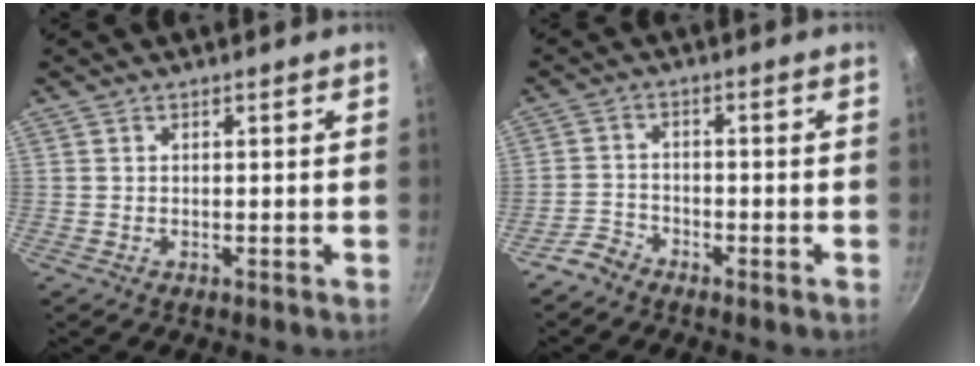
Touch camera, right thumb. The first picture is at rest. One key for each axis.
{"total": 3.3, "fx": -2.9, "fy": 1.5, "fz": 0.6, "tx": -0.012, "ty": 0.029, "tz": -0.059}